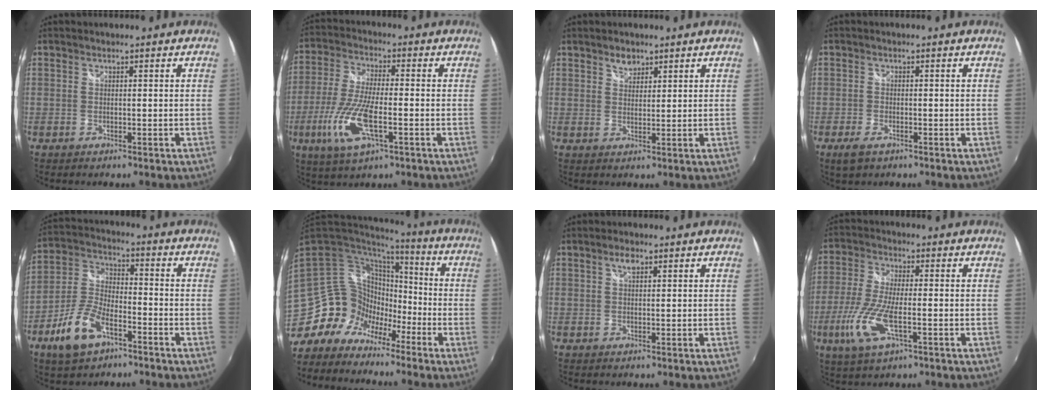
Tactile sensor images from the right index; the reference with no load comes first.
{"total": 12.8, "force": [-4.5, 3.9, 11.4], "torque": [-0.248, -0.015, -0.088]}
{"total": 2.6, "force": [2.0, 1.3, 1.0], "torque": [-0.012, 0.004, 0.035]}
{"total": 3.2, "force": [-1.9, 1.3, 2.2], "torque": [-0.049, -0.007, -0.035]}
{"total": 11.6, "force": [-6.4, 5.4, 8.0], "torque": [-0.177, 0.005, -0.121]}
{"total": 13.0, "force": [-8.6, 9.1, 3.4], "torque": [-0.071, 0.024, -0.154]}
{"total": 1.9, "force": [1.0, 0.7, 1.4], "torque": [-0.025, 0.005, 0.017]}
{"total": 11.1, "force": [-3.8, 3.5, 9.8], "torque": [-0.219, -0.014, -0.075]}